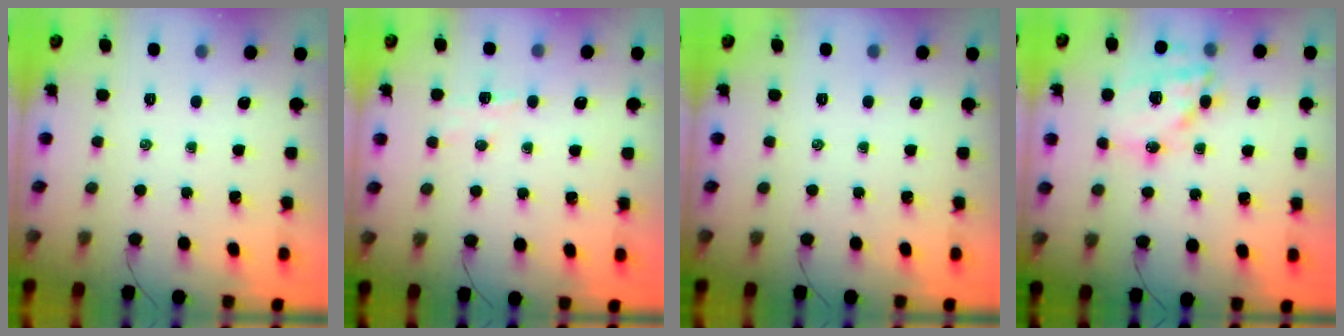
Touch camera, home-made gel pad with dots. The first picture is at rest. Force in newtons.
{"total": 3.9, "press": 3.7, "slide": 1.2}
{"total": 0.0}
{"total": 16.3, "press": 15.9, "slide": 3.8}